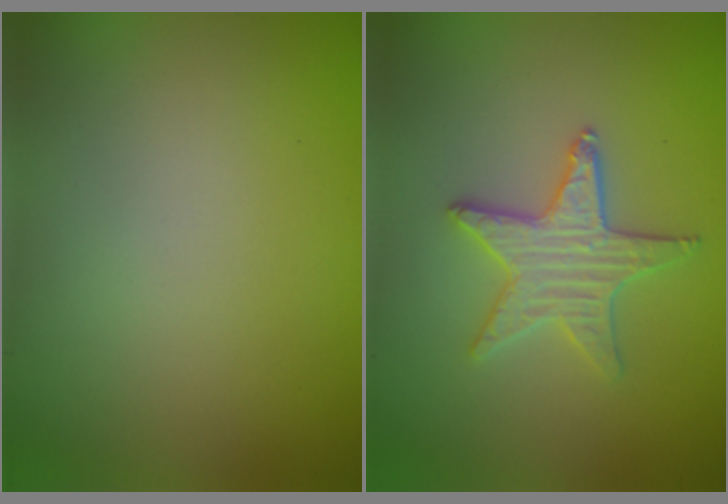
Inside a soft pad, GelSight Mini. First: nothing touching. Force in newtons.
{"total": 3.4, "press": 3.3, "slide": 0.7}